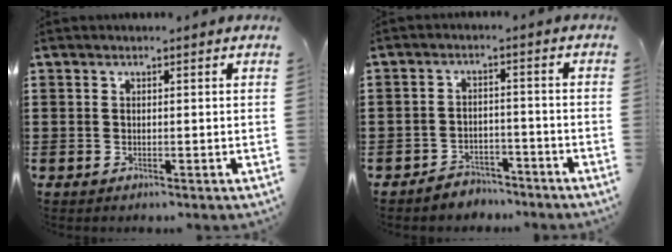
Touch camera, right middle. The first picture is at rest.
{"total": 3.5, "force": [-3.5, 0.6, -0.2], "torque": [-0.006, 0.000, -0.073]}